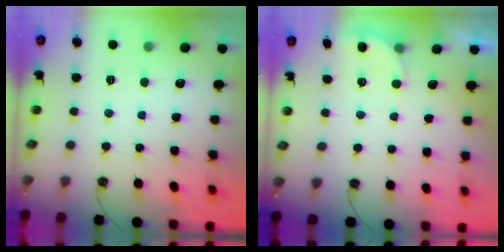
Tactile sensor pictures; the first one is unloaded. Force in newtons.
{"total": 2.4, "press": 2.2, "slide": 1.0}